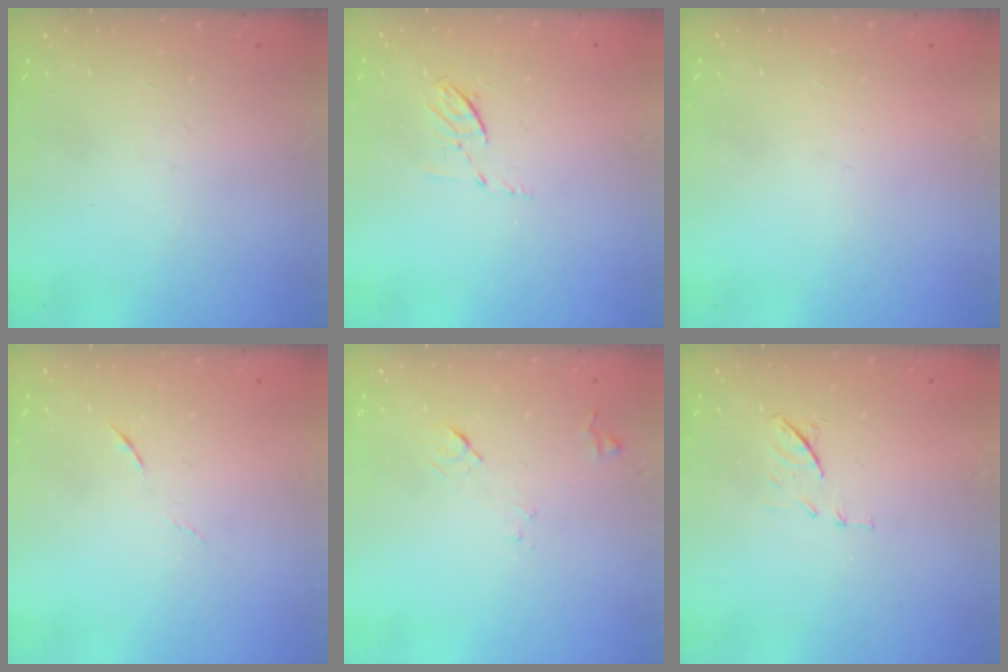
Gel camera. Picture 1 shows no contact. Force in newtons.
{"total": 4.4, "press": 4.2, "slide": 1.5}
{"total": 1.5, "press": 1.5, "slide": 0.1}
{"total": 4.4, "press": 4.2, "slide": 1.3}
{"total": 8.0, "press": 7.9, "slide": 0.8}
{"total": 7.1, "press": 6.9, "slide": 1.3}